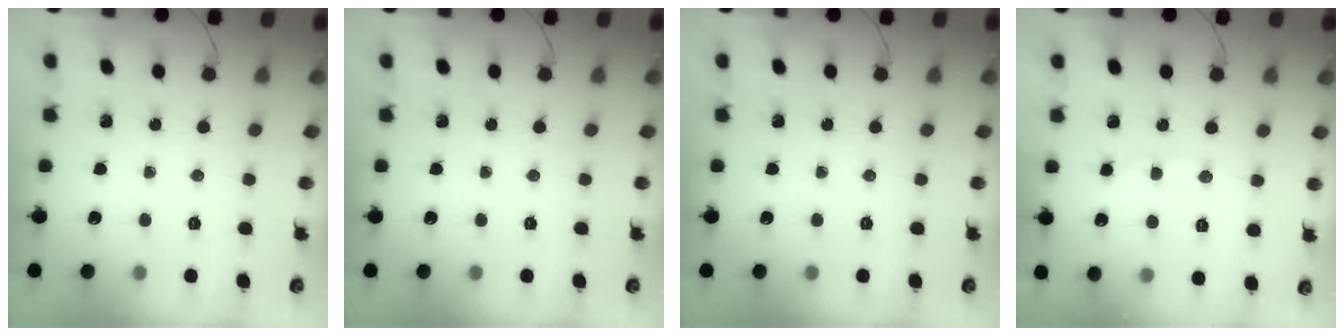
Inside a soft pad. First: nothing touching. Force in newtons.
{"total": 0.0}
{"total": 0.0}
{"total": 7.3, "press": 7.2, "slide": 1.1}